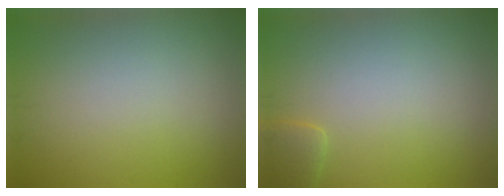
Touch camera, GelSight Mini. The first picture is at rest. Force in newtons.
{"total": 1.6, "press": 1.6, "slide": 0.1}